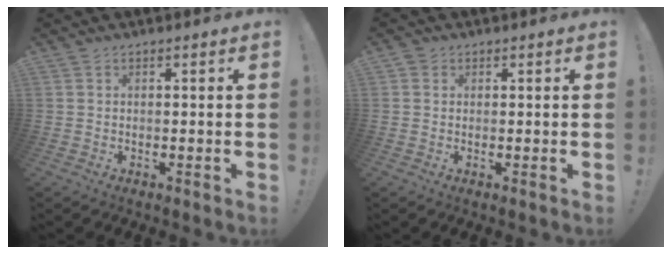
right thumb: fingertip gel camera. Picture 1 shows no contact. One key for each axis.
{"total": 1.1, "fx": 0.5, "fy": 0.9, "fz": 0.1, "tx": -0.002, "ty": 0.002, "tz": 0.009}